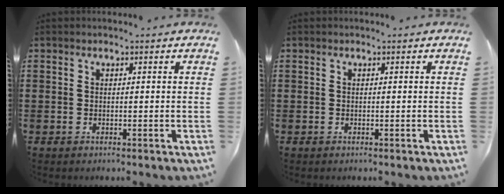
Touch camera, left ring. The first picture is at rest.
{"total": 0.0}